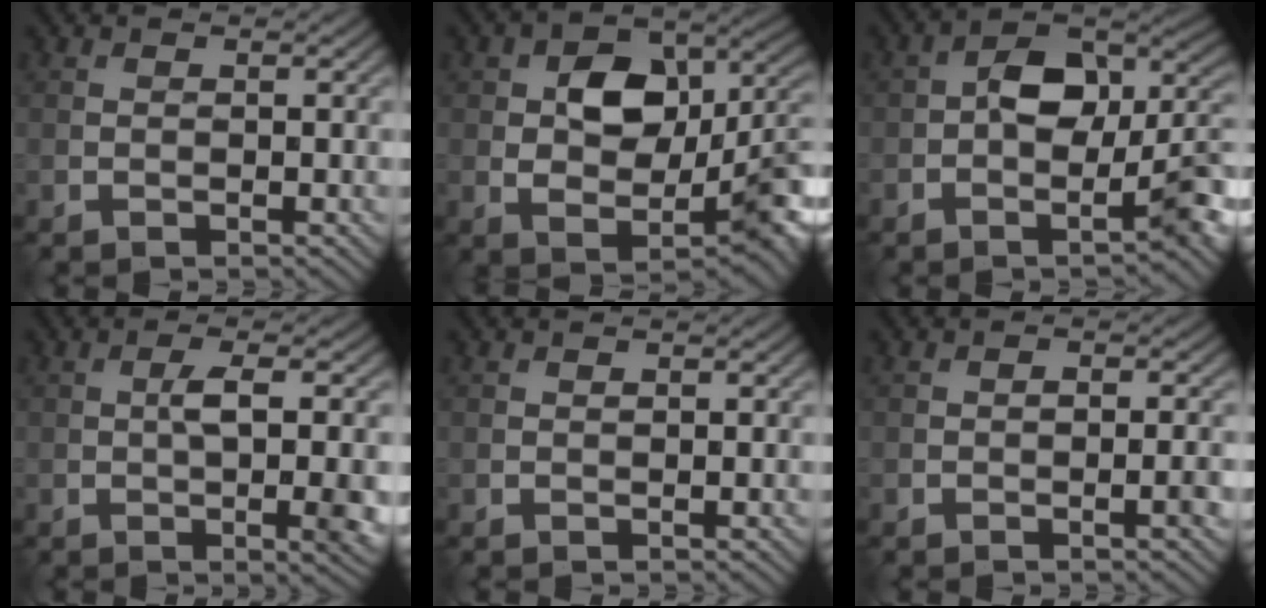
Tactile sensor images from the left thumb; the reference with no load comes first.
{"total": 11.6, "force": [0.4, 7.7, 8.7], "torque": [-0.135, -0.002, 0.008]}
{"total": 10.8, "force": [-1.4, 5.6, 9.2], "torque": [-0.132, 0.016, -0.036]}
{"total": 6.3, "force": [-0.4, 1.6, 6.1], "torque": [-0.102, -0.001, -0.003]}
{"total": 0.0}
{"total": 2.0, "force": [-0.6, 0.4, 1.8], "torque": [-0.026, 0.003, -0.012]}